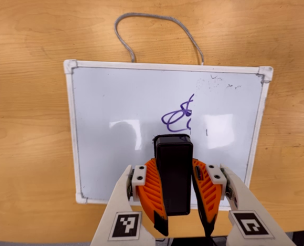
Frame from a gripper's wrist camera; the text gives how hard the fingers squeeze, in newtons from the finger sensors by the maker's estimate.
{"total": 10.4, "left": 8.0, "right": 12.7}